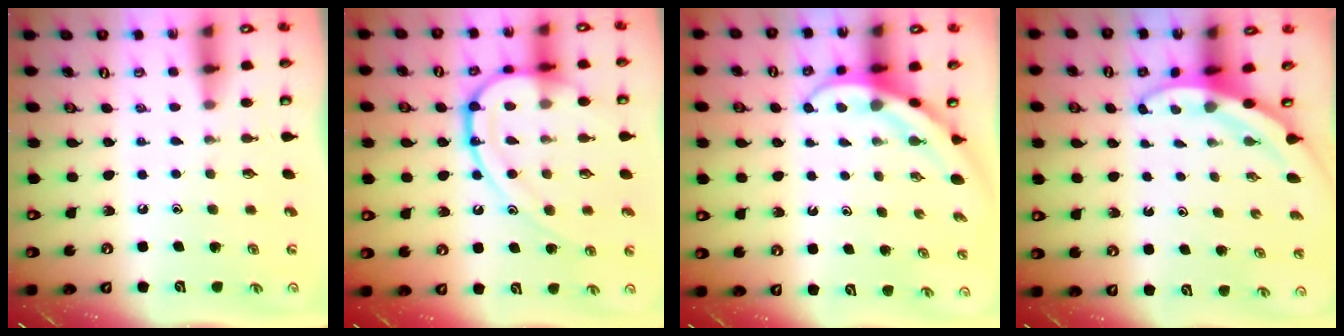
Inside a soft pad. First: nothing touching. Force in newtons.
{"total": 16.1, "press": 16.0, "slide": 1.6}
{"total": 4.0, "press": 4.0, "slide": 0.4}
{"total": 3.2, "press": 3.2, "slide": 0.1}